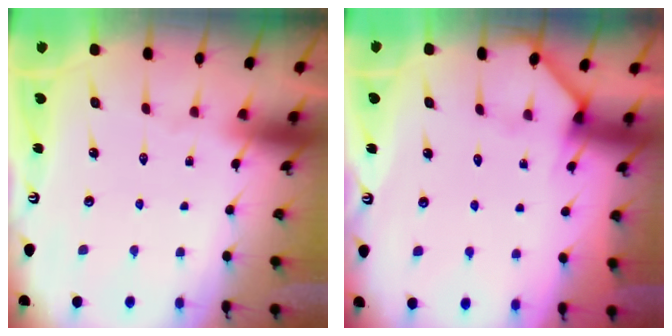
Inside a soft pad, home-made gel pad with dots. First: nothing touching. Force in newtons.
{"total": 3.0, "press": 3.0, "slide": 0.2}